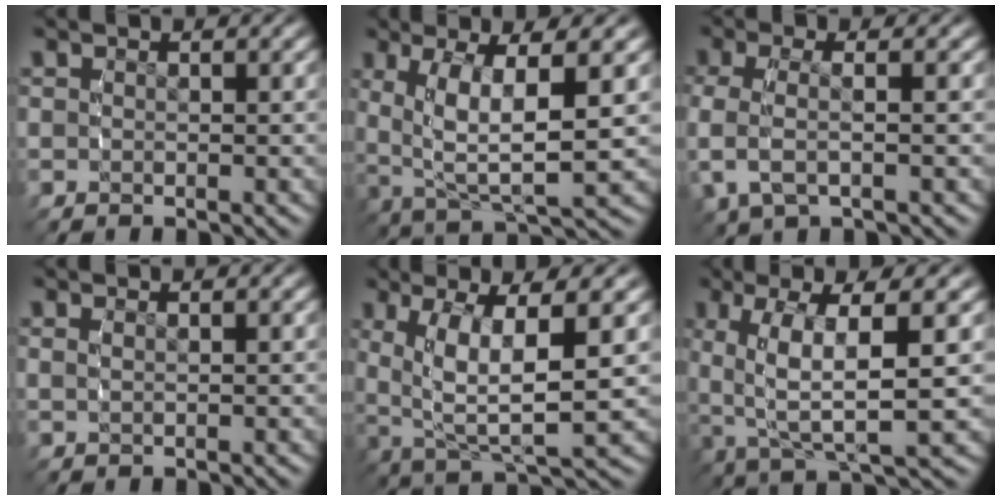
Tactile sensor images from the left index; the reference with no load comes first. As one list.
[{"total": 7.3, "force": [0.5, 3.3, 6.5], "torque": [-0.124, -0.016, 0.026]}, {"total": 3.3, "force": [0.2, 1.4, 3.0], "torque": [-0.083, -0.007, 0.011]}, {"total": 0.7, "force": [0.6, -0.2, 0.2], "torque": [-0.005, 0.001, 0.012]}, {"total": 8.0, "force": [0.5, 3.8, 7.0], "torque": [-0.134, -0.018, 0.028]}, {"total": 7.2, "force": [0.2, 2.8, 6.6], "torque": [-0.125, -0.005, 0.015]}]